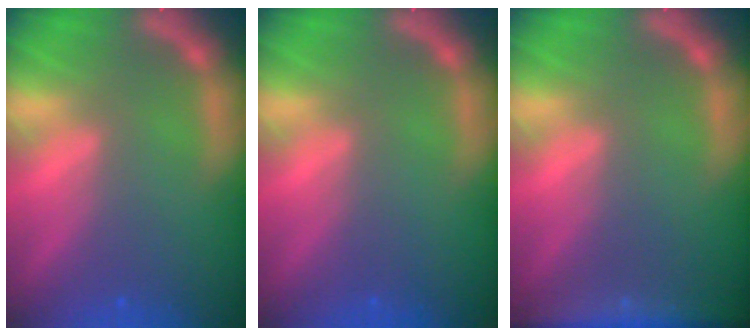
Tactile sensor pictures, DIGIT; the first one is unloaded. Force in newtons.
{"total": 0.0}
{"total": 6.5}